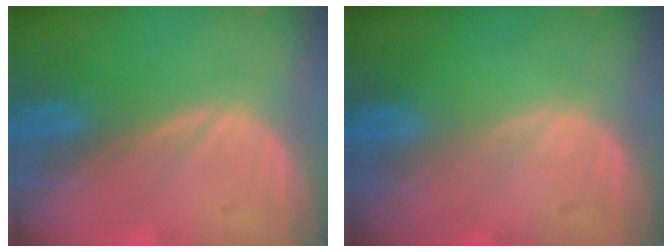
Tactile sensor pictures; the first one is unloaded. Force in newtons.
{"total": 0.0}